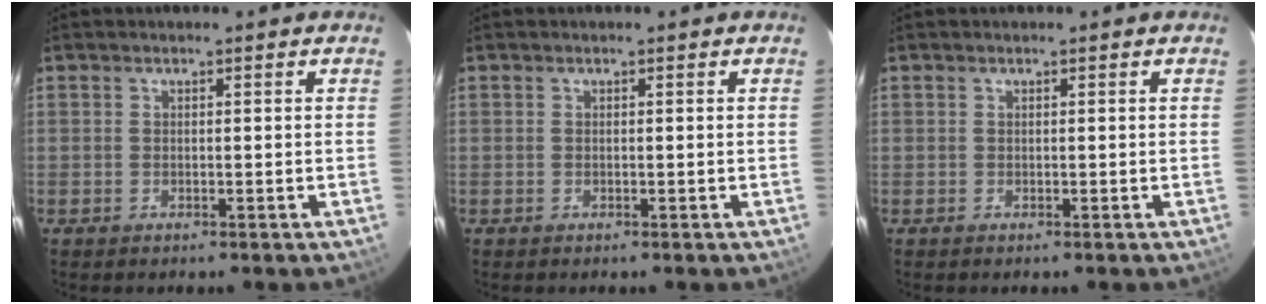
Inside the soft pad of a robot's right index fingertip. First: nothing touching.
{"total": 0.0}
{"total": 0.0}